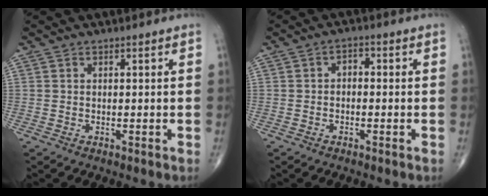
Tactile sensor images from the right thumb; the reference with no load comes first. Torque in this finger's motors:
{"motor_torque": [-0.04, -0.09, 0.21, -0.14, 0.01]}